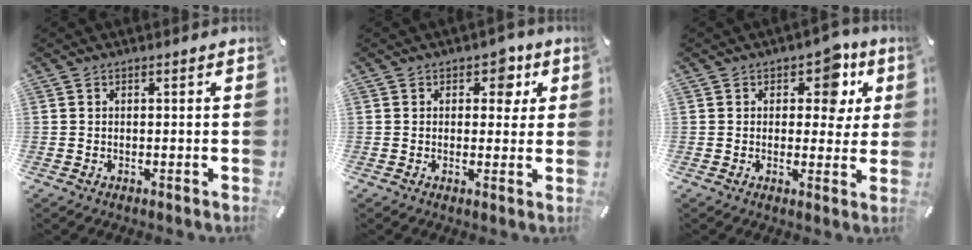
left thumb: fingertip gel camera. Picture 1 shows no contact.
{"total": 5.9, "force": [2.3, 4.1, 3.5], "torque": [-0.022, -0.008, 0.030]}
{"total": 9.0, "force": [4.0, 5.8, 5.6], "torque": [-0.044, -0.023, 0.058]}